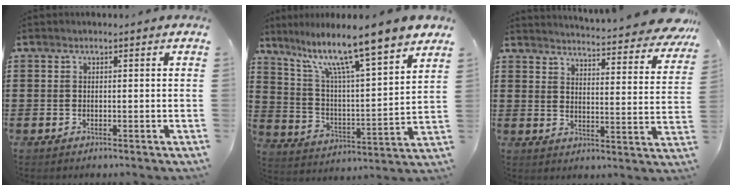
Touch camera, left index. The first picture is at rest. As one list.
[{"total": 11.4, "force": [9.2, 0.3, 6.7], "torque": [-0.147, -0.069, 0.147]}, {"total": 4.6, "force": [4.4, -0.6, 1.4], "torque": [-0.033, -0.046, 0.067]}]